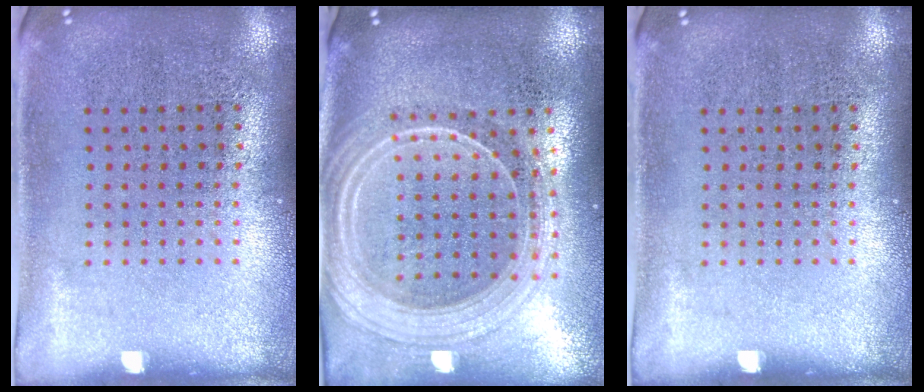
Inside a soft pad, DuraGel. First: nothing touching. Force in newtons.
{"total": 2.5, "press": 2.1, "slide": 1.2}
{"total": 0.0}